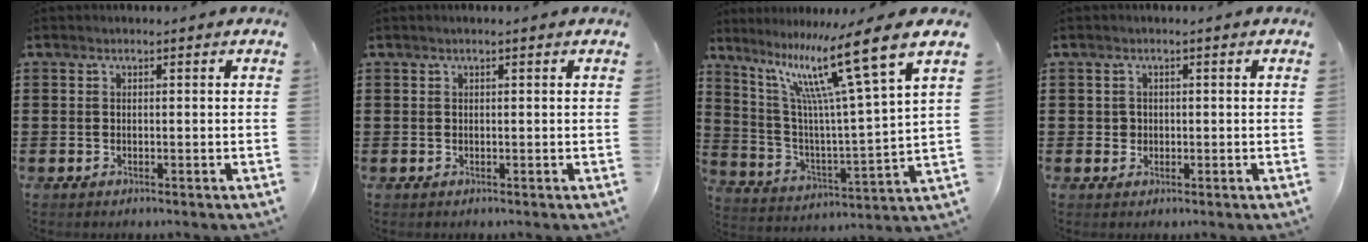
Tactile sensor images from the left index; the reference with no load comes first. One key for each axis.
{"total": 0.6, "fx": 0.3, "fy": 0.0, "fz": 0.5, "tx": -0.010, "ty": 0.000, "tz": 0.006}
{"total": 14.4, "fx": 9.3, "fy": 0.5, "fz": 10.9, "tx": -0.224, "ty": -0.054, "tz": 0.140}
{"total": 1.2, "fx": 0.1, "fy": 1.2, "fz": 0.3, "tx": -0.010, "ty": 0.007, "tz": 0.001}